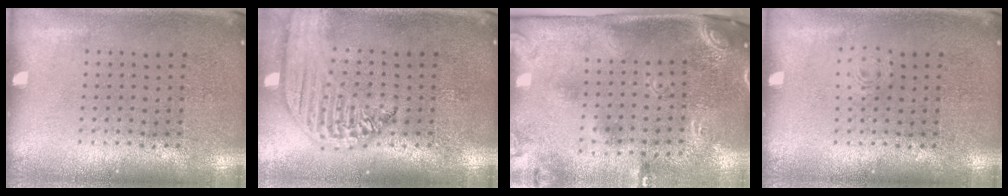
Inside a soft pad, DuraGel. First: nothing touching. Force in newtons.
{"total": 2.6, "press": 2.1, "slide": 1.4}
{"total": 2.8, "press": 1.9, "slide": 2.0}
{"total": 0.5, "press": 0.5, "slide": 0.2}